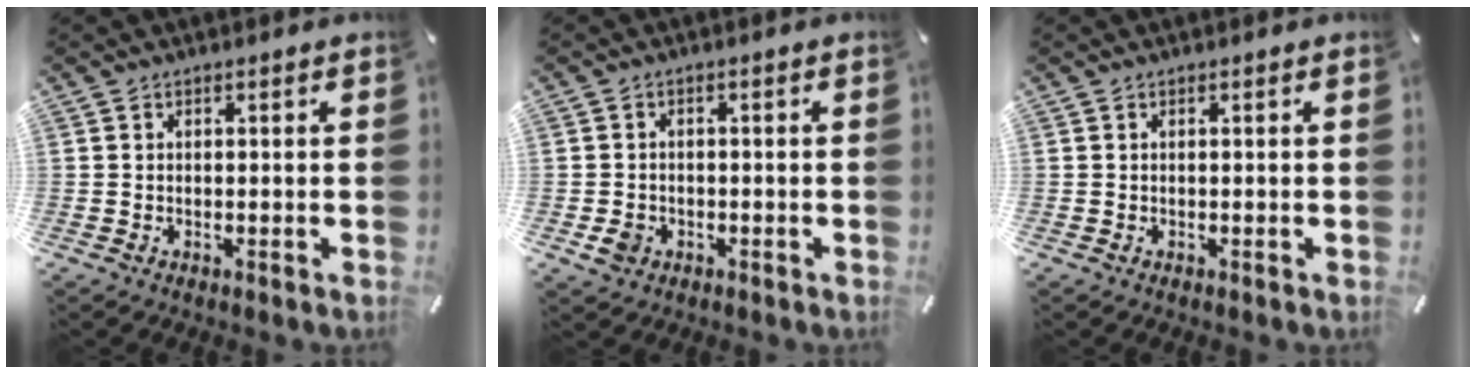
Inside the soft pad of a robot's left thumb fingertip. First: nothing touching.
{"total": 3.4, "force": [-1.2, 2.9, 1.3], "torque": [-0.028, 0.003, -0.023]}
{"total": 0.0}